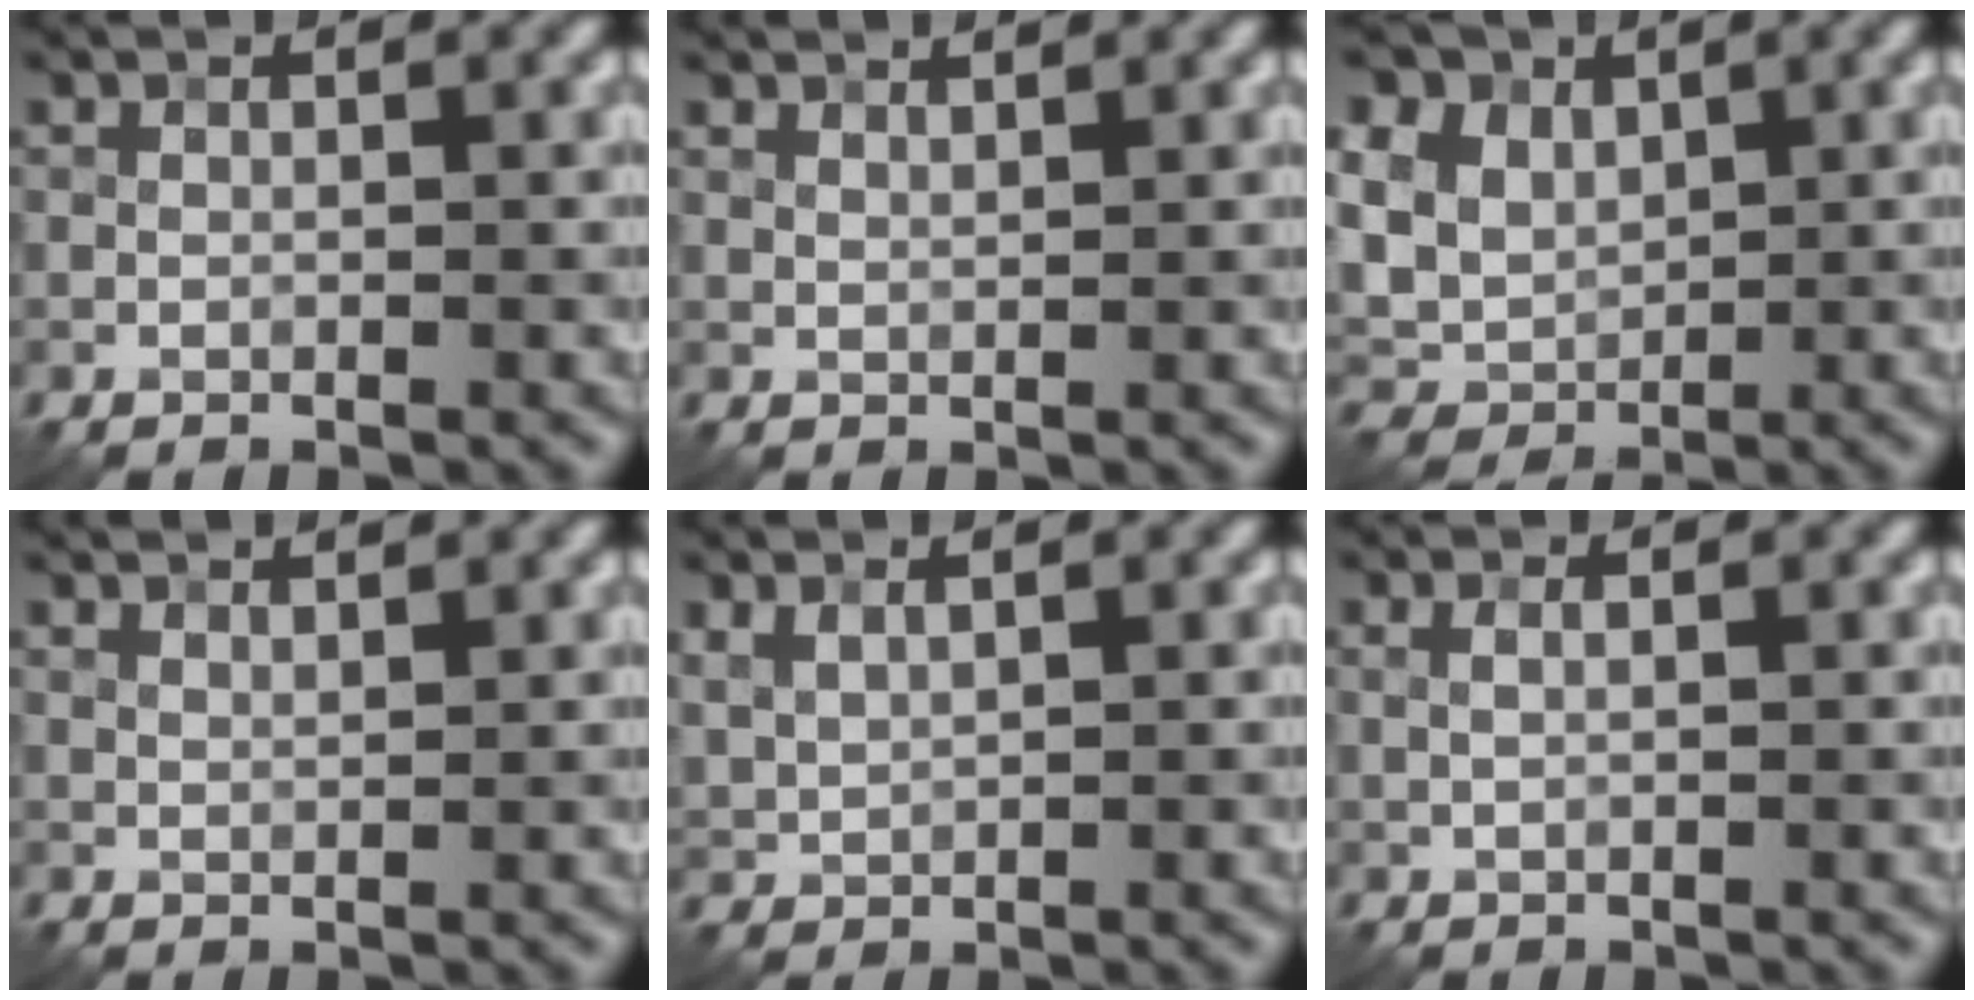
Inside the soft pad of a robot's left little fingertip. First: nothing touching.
{"total": 2.3, "force": [2.0, 0.5, 0.9], "torque": [-0.013, 0.001, 0.017]}
{"total": 12.5, "force": [5.1, 9.7, 6.0], "torque": [-0.155, 0.027, 0.080]}
{"total": 2.7, "force": [2.4, 0.6, 1.0], "torque": [-0.020, 0.003, 0.028]}
{"total": 1.5, "force": [1.2, 0.6, 0.8], "torque": [-0.022, -0.001, 0.028]}
{"total": 1.3, "force": [0.6, 0.6, 1.0], "torque": [-0.008, -0.001, 0.002]}